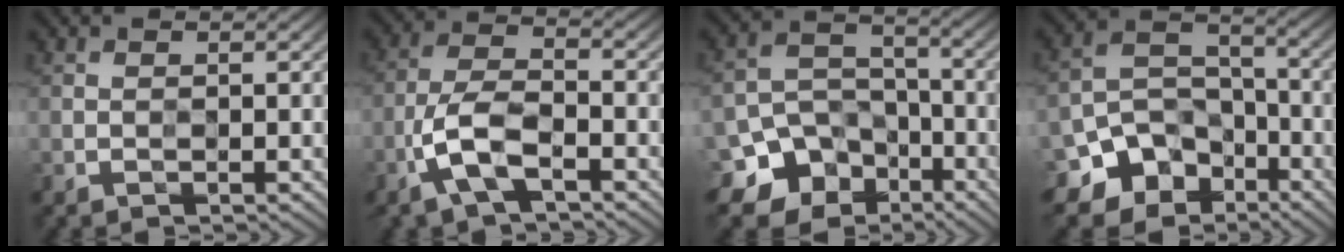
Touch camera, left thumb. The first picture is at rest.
{"total": 7.0, "force": [-3.6, 2.7, 5.4], "torque": [-0.116, 0.008, -0.085]}
{"total": 12.4, "force": [-7.6, 9.0, 3.9], "torque": [-0.102, -0.026, -0.130]}
{"total": 11.9, "force": [-7.9, 8.0, 3.9], "torque": [-0.101, -0.015, -0.133]}